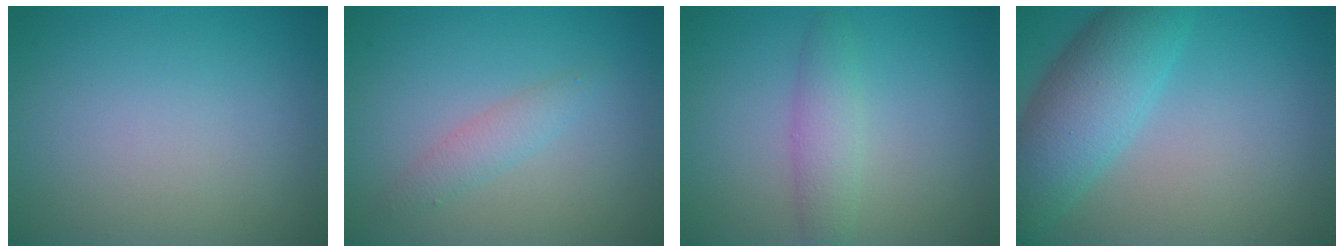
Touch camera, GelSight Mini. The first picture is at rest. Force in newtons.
{"total": 1.7, "press": 1.7, "slide": 0.1}
{"total": 2.5, "press": 2.5, "slide": 0.1}
{"total": 6.7, "press": 6.7, "slide": 0.3}